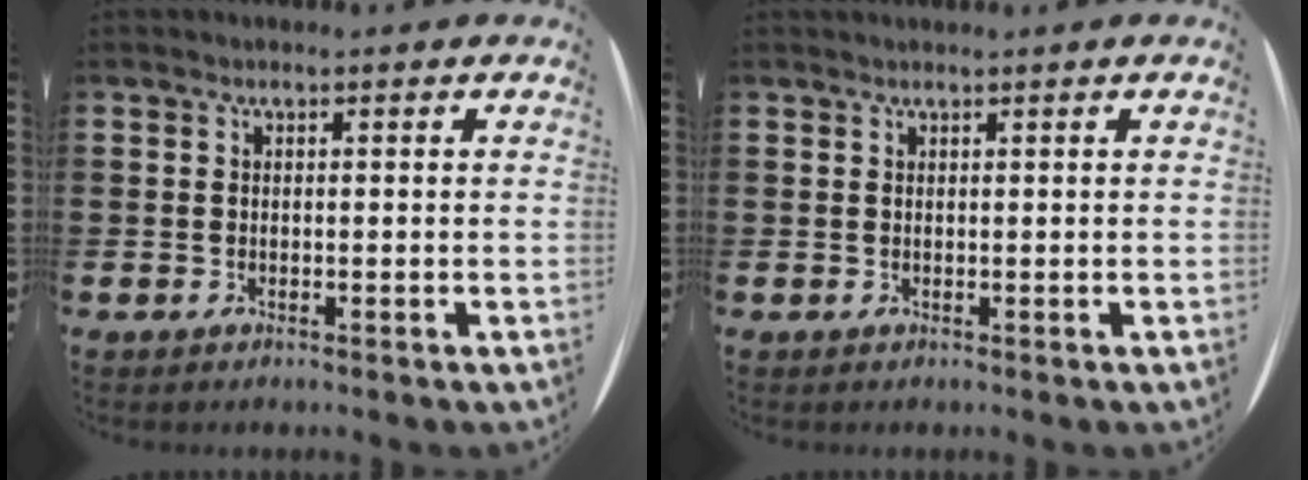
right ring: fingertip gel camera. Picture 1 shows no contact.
{"total": 0.0}